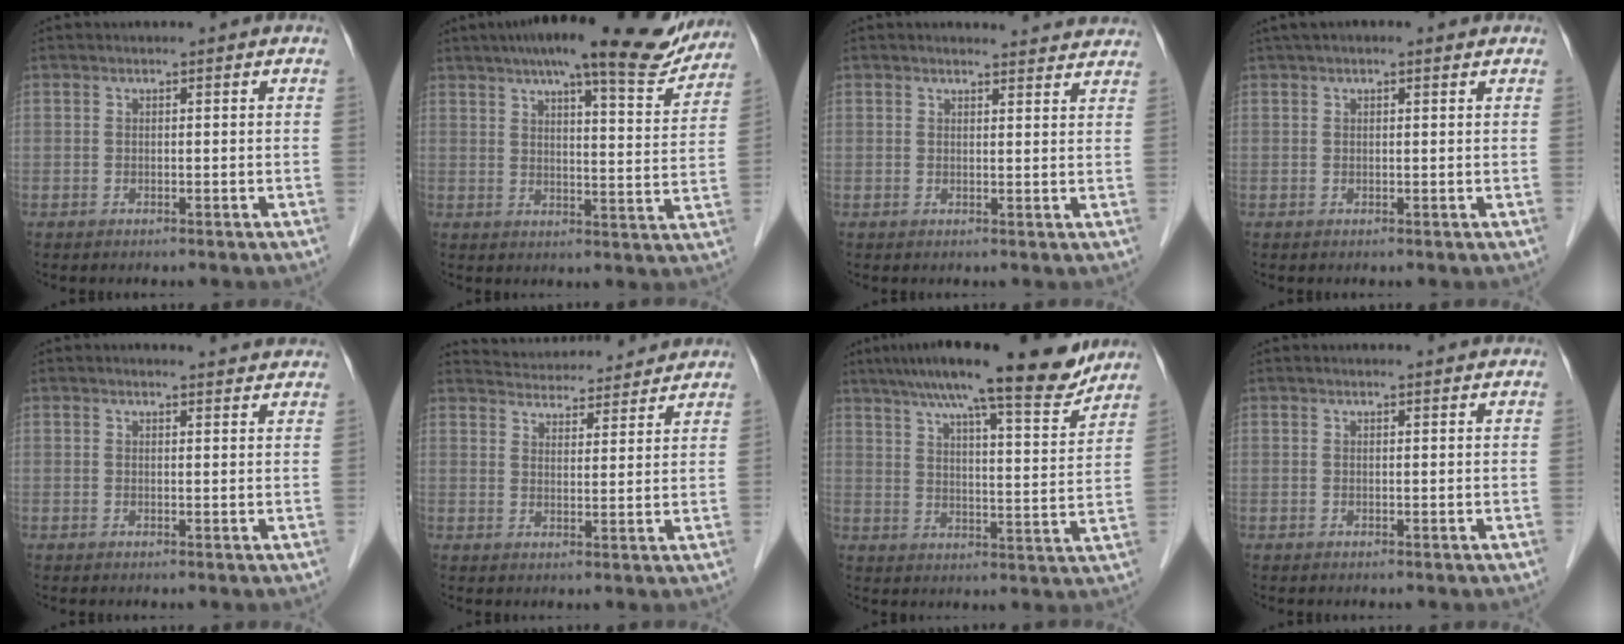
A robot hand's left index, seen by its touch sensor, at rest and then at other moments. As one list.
[{"total": 17.9, "force": [14.9, 3.2, 9.5], "torque": [-0.126, 0.008, 0.187]}, {"total": 6.5, "force": [6.4, 0.9, 0.7], "torque": [0.001, -0.003, 0.051]}, {"total": 3.7, "force": [2.6, 1.0, 2.4], "torque": [-0.044, 0.031, 0.041]}, {"total": 4.2, "force": [4.1, 0.4, 0.7], "torque": [-0.014, 0.000, 0.036]}, {"total": 12.6, "force": [12.2, 2.2, 2.5], "torque": [-0.032, 0.022, 0.162]}, {"total": 17.5, "force": [14.6, 1.6, 9.4], "torque": [-0.141, 0.006, 0.203]}, {"total": 2.2, "force": [2.2, 0.1, 0.5], "torque": [-0.011, 0.007, 0.024]}]